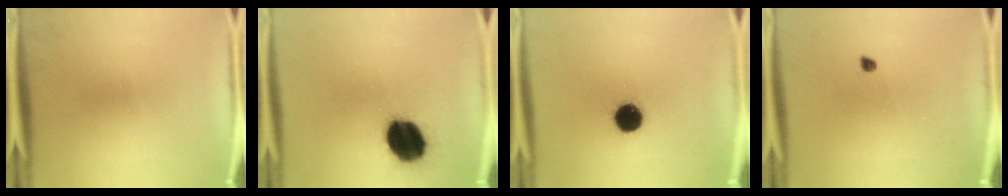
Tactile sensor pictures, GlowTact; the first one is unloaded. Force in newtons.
{"total": 17.1}
{"total": 10.1}
{"total": 1.0}